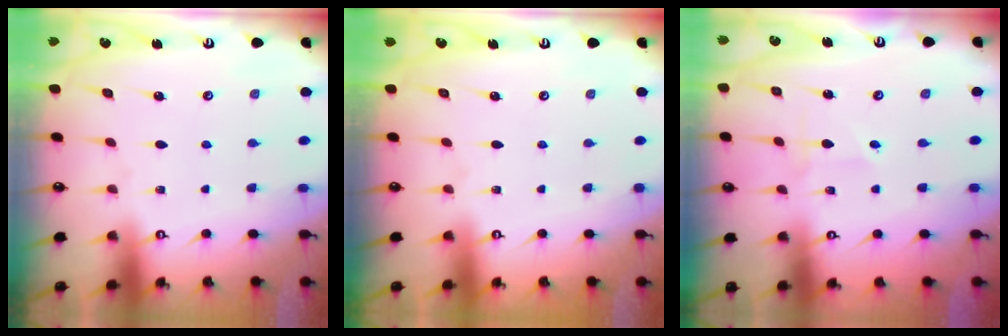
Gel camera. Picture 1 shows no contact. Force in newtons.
{"total": 0.0}
{"total": 1.8, "press": 1.8, "slide": 0.1}